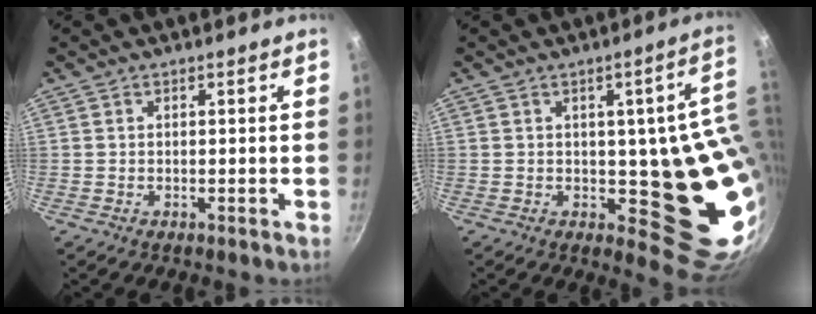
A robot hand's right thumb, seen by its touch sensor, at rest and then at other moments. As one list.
[{"total": 15.0, "force": [1.6, 6.3, 13.5], "torque": [-0.097, -0.030, 0.028]}]